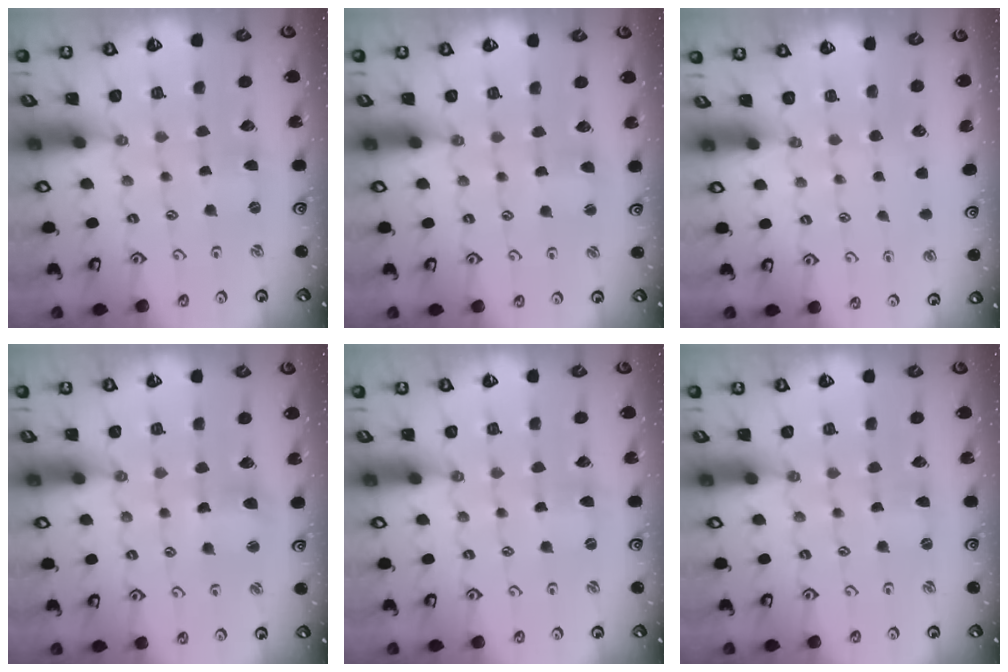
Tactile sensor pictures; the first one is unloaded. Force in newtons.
{"total": 1.5, "press": 1.5, "slide": 0.2}
{"total": 0.0}
{"total": 6.9, "press": 6.8, "slide": 1.0}
{"total": 0.8, "press": 0.8, "slide": 0.1}
{"total": 0.0}